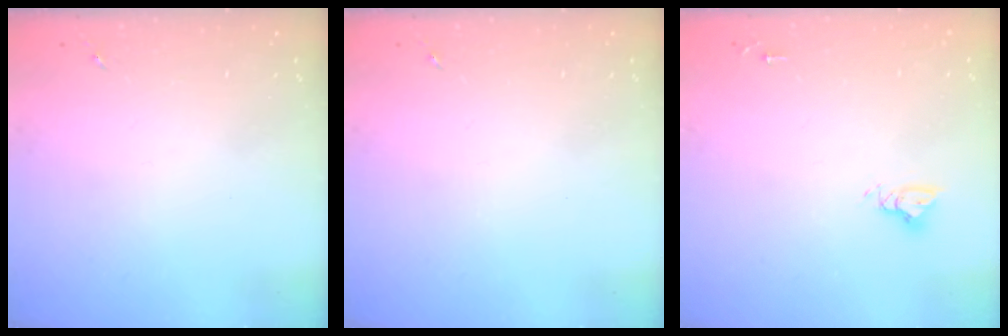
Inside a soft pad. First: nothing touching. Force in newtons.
{"total": 0.0}
{"total": 4.9, "press": 4.9, "slide": 0.3}